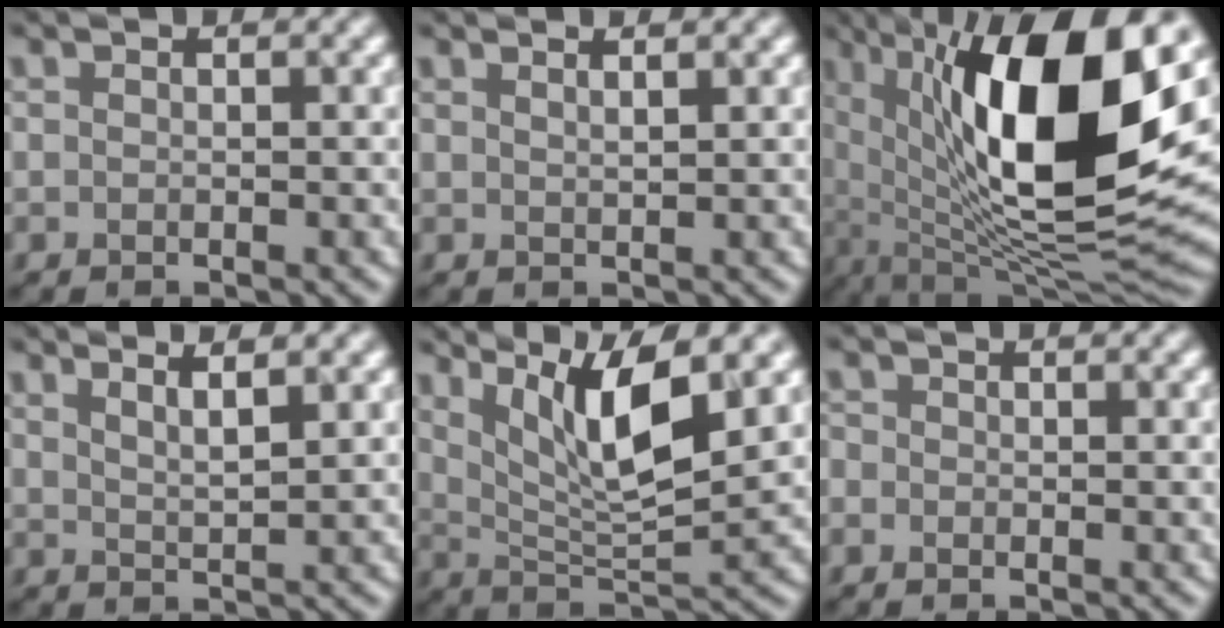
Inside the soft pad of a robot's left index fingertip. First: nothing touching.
{"total": 1.5, "force": [1.1, 0.5, 0.9], "torque": [-0.001, 0.003, 0.006]}
{"total": 16.8, "force": [4.6, 6.3, 14.9], "torque": [-0.237, -0.011, 0.071]}
{"total": 2.7, "force": [1.9, 0.6, 1.8], "torque": [-0.015, 0.011, 0.020]}
{"total": 7.8, "force": [3.7, 1.9, 6.7], "torque": [-0.117, -0.010, 0.070]}
{"total": 0.6, "force": [-0.3, 0.5, 0.1], "torque": [0.001, -0.003, -0.008]}